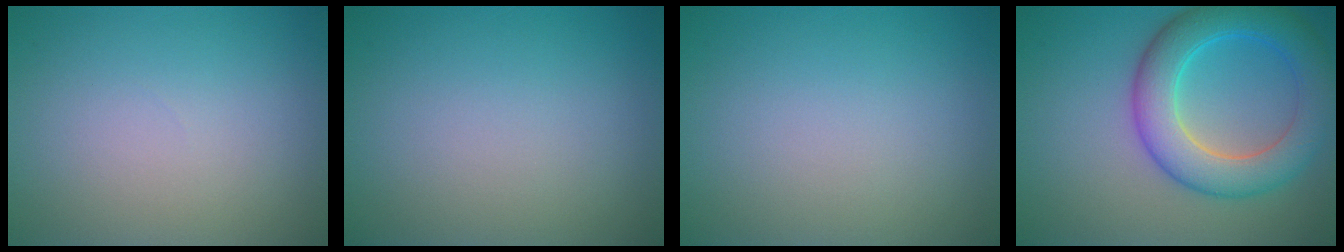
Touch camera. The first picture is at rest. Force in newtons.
{"total": 0.0}
{"total": 0.0}
{"total": 7.1, "press": 7.1, "slide": 0.1}